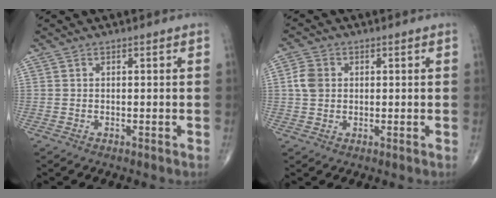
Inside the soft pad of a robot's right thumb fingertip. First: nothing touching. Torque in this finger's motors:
{"motor_torque": [-0.33, 0.38, 0.11, -0.02, 0.00]}